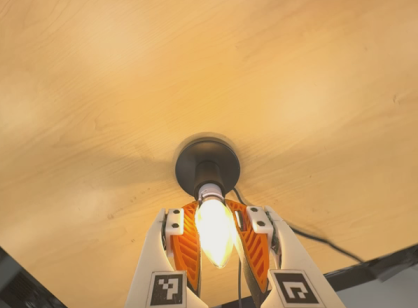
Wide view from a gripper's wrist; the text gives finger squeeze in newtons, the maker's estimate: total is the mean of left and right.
{"total": 23.4, "left": 24.7, "right": 22.1}